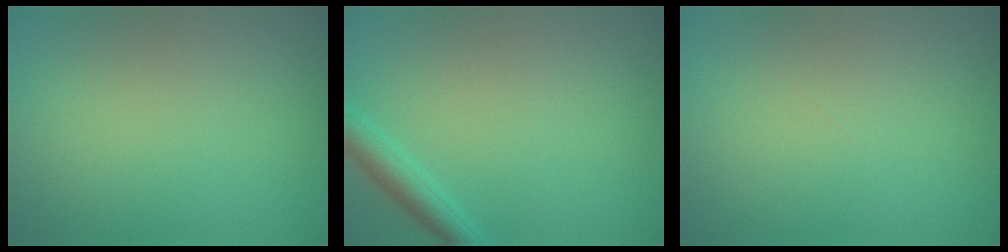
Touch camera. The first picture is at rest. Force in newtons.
{"total": 2.4, "press": 2.4, "slide": 0.2}
{"total": 0.0}